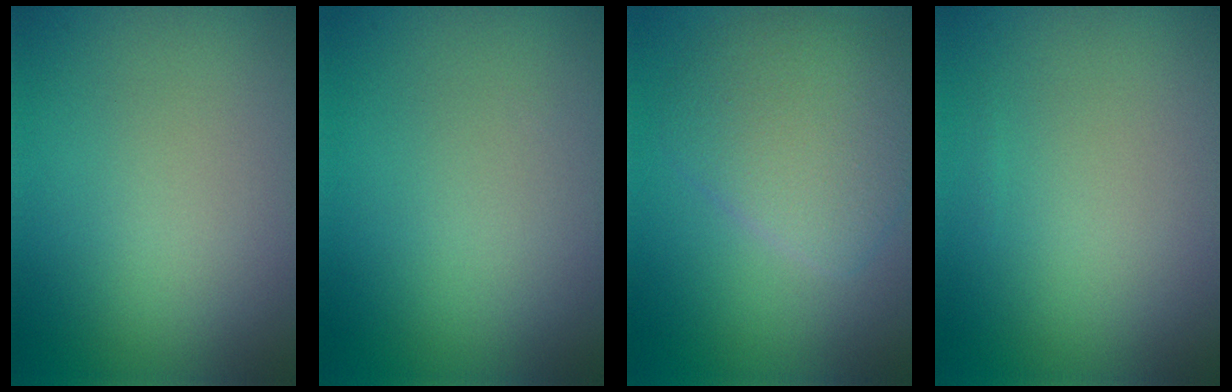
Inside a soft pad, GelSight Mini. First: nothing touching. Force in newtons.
{"total": 0.0}
{"total": 5.0, "press": 5.0, "slide": 0.1}
{"total": 0.0}